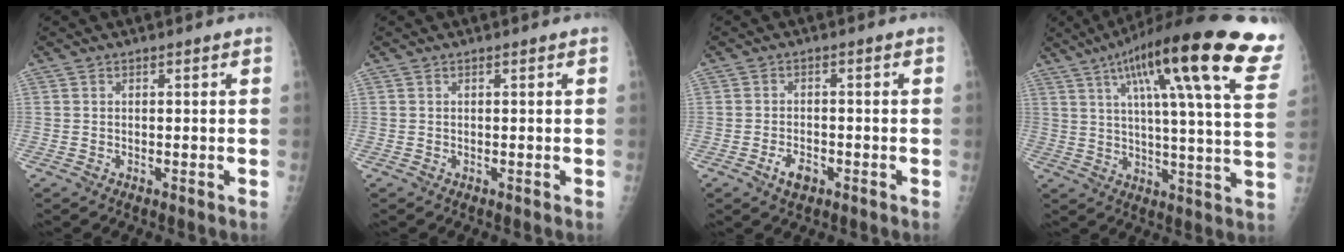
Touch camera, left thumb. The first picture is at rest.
{"total": 0.0}
{"total": 3.6, "force": [-1.9, 2.1, 2.2], "torque": [-0.034, 0.009, -0.031]}
{"total": 28.8, "force": [16.0, 4.8, 23.5], "torque": [-0.308, -0.025, 0.214]}